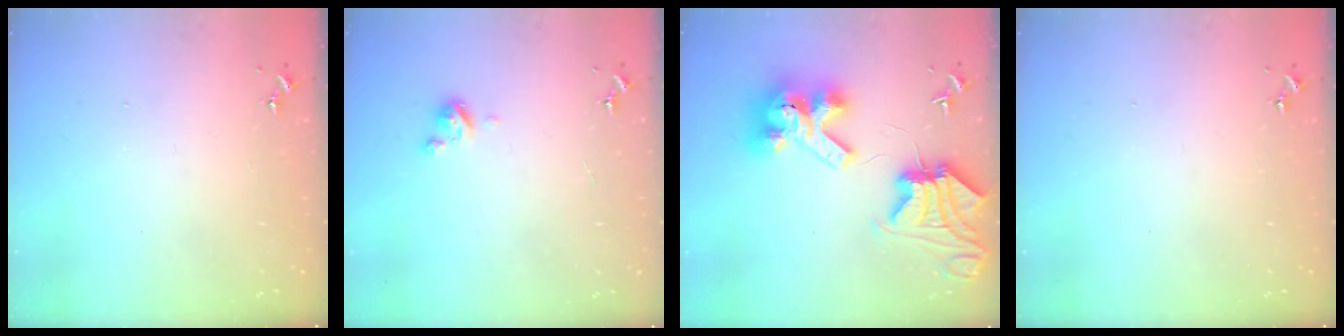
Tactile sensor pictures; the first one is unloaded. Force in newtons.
{"total": 4.8, "press": 4.8, "slide": 0.3}
{"total": 15.4, "press": 15.3, "slide": 1.9}
{"total": 0.0}